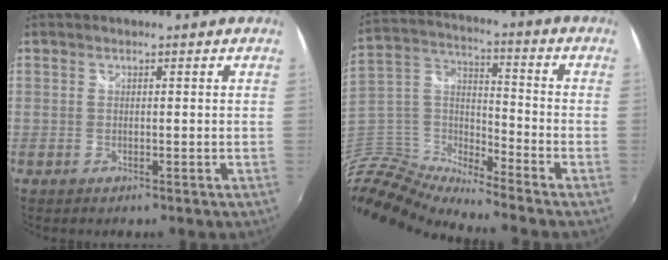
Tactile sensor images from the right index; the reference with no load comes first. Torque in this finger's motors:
{"motor_torque": [0.46, -0.63, -0.02, 0.04]}